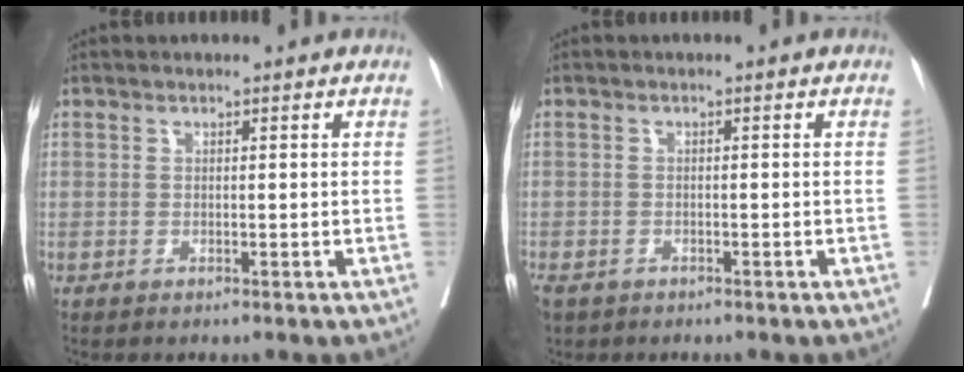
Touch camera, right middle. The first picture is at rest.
{"total": 3.7, "force": [-2.7, 1.8, 1.8], "torque": [-0.046, -0.005, -0.038]}